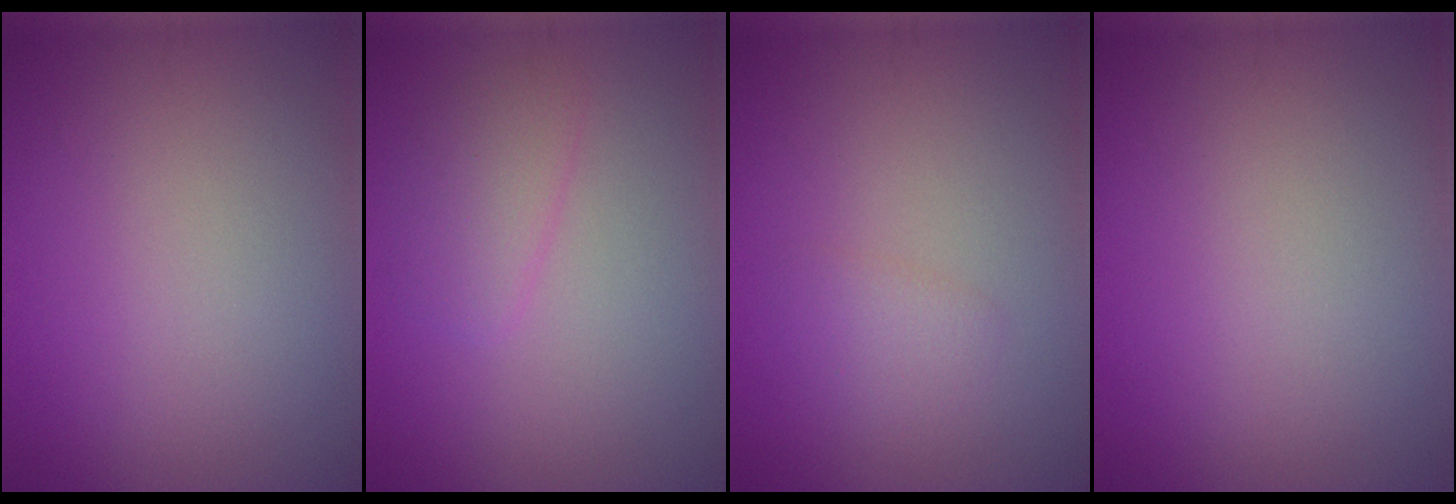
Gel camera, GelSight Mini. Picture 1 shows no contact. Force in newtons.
{"total": 2.1, "press": 2.1, "slide": 0.2}
{"total": 1.3, "press": 1.3, "slide": 0.1}
{"total": 0.0}